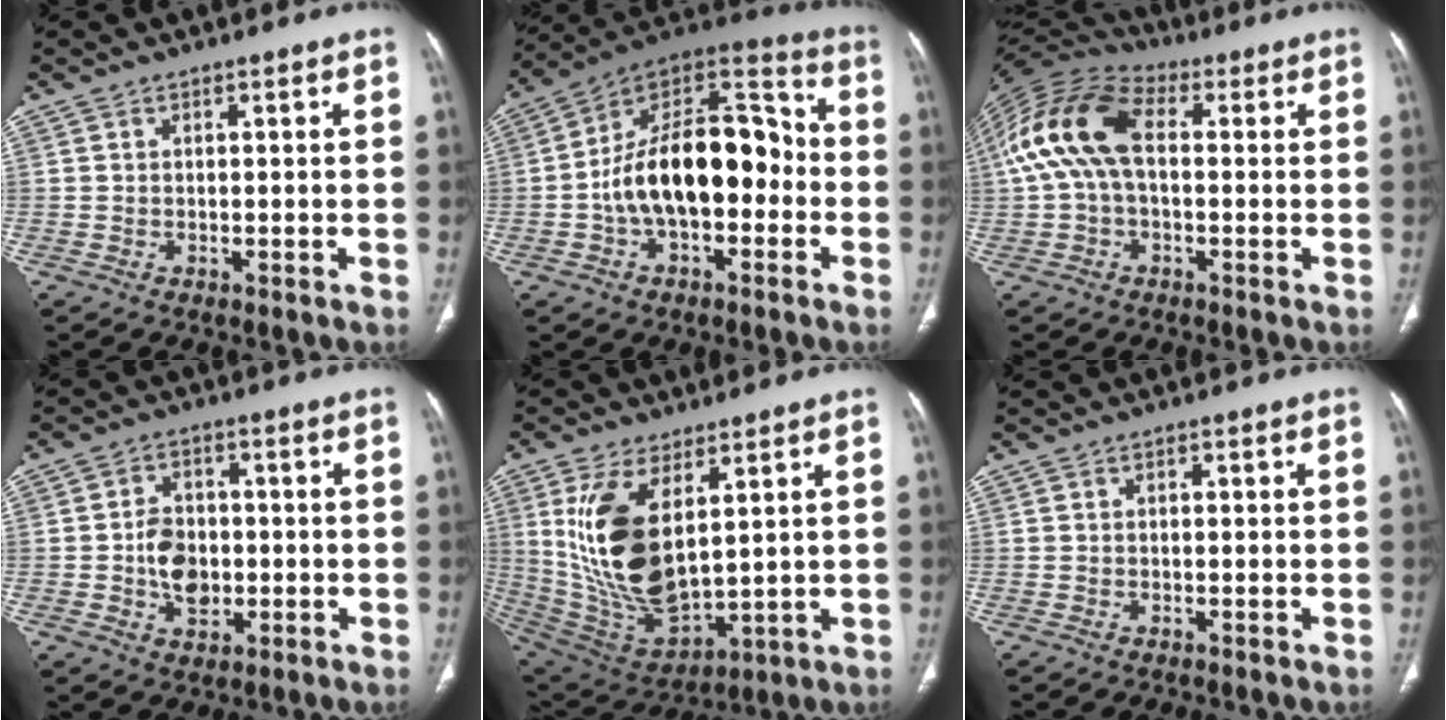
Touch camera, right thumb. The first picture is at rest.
{"total": 21.5, "force": [-2.7, 12.0, 17.6], "torque": [-0.265, 0.055, -0.050]}
{"total": 15.0, "force": [1.4, 8.9, 12.0], "torque": [-0.244, 0.038, 0.016]}
{"total": 7.5, "force": [-1.0, 5.6, 4.9], "torque": [-0.061, 0.010, -0.015]}
{"total": 18.0, "force": [5.1, 8.6, 14.9], "torque": [-0.283, -0.025, 0.123]}
{"total": 0.5, "force": [0.1, 0.3, 0.4], "torque": [-0.009, 0.003, 0.002]}